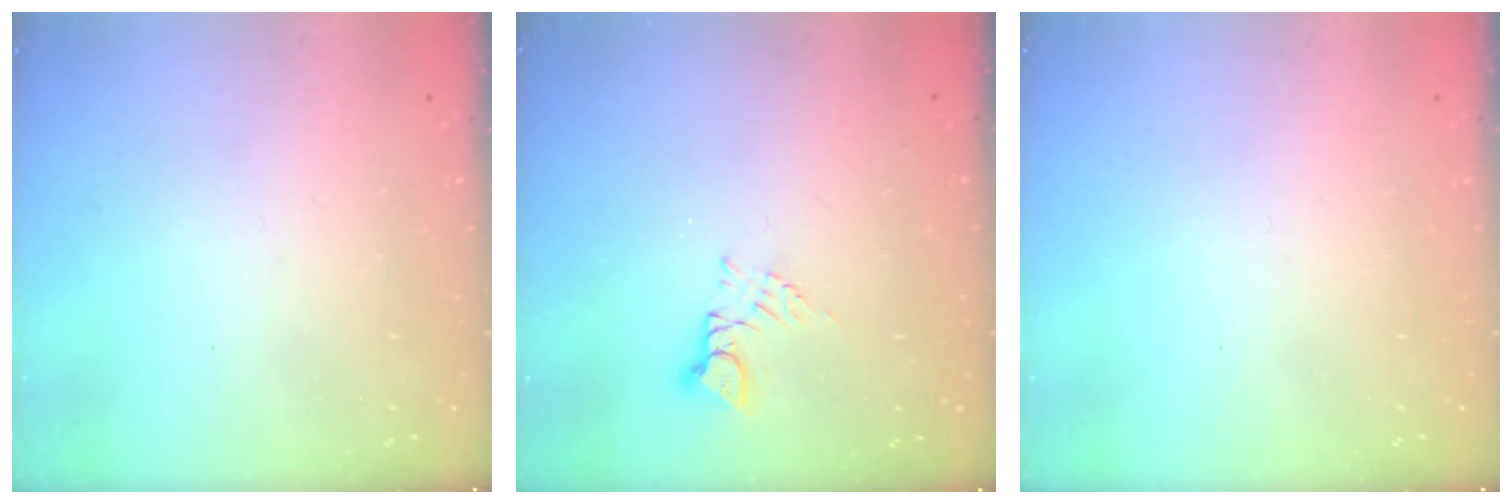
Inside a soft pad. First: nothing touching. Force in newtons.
{"total": 2.8, "press": 2.8, "slide": 0.5}
{"total": 0.0}